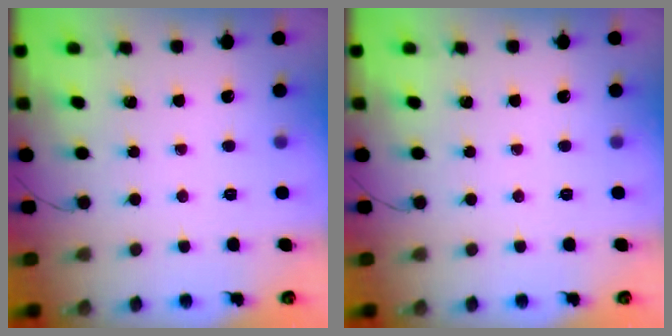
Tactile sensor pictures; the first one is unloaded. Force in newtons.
{"total": 0.0}